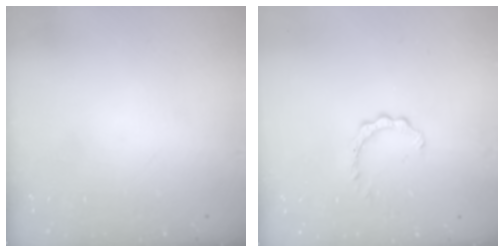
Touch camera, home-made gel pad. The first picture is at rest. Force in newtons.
{"total": 2.2, "press": 2.1, "slide": 0.3}